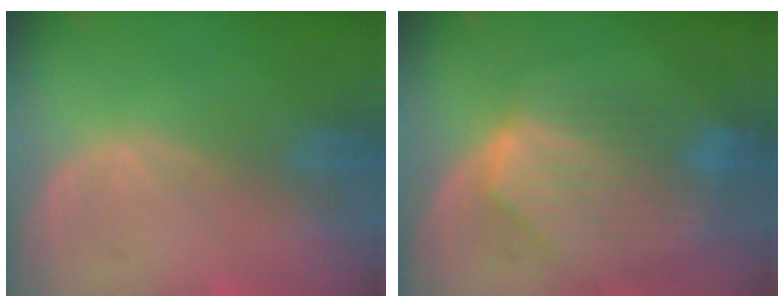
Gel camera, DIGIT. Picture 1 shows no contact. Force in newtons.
{"total": 8.7, "press": 7.9, "slide": 3.7}